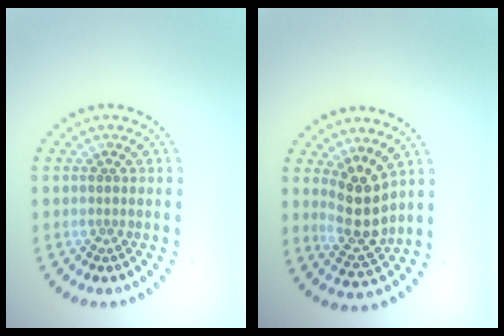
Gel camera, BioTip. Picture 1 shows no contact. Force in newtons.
{"total": 3.9, "press": 3.5, "slide": 1.6}